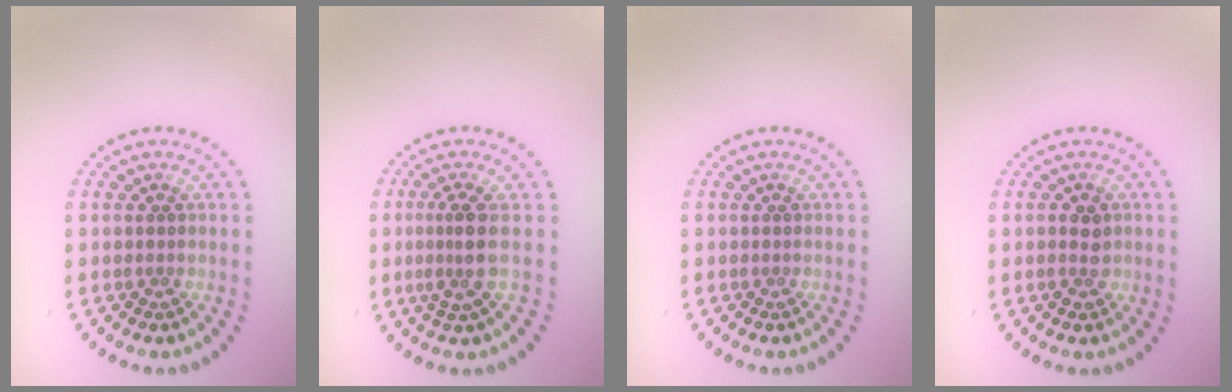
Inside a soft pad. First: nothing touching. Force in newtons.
{"total": 2.7, "press": 1.8, "slide": 1.9}
{"total": 0.0}
{"total": 1.8, "press": 1.8, "slide": 0.1}